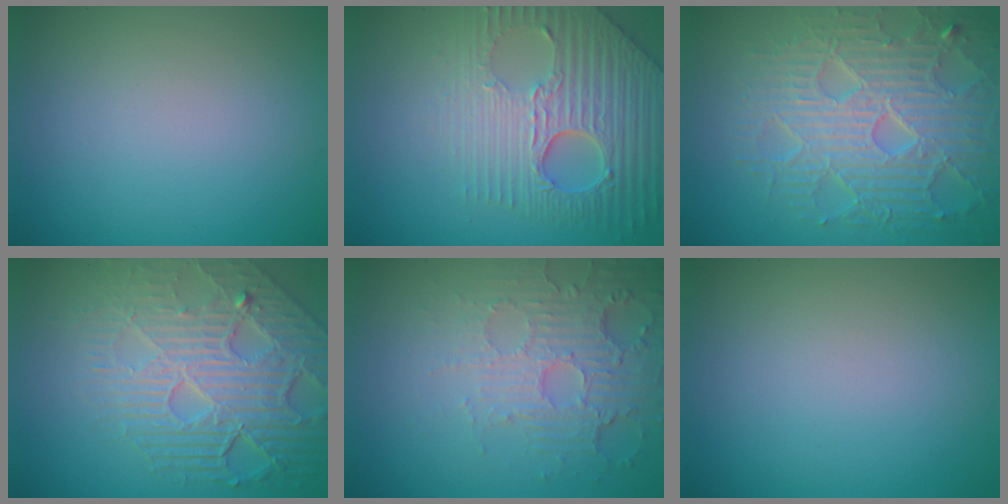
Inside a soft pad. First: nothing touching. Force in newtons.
{"total": 6.3, "press": 5.3, "slide": 3.4}
{"total": 7.8, "press": 6.0, "slide": 4.9}
{"total": 8.2, "press": 5.9, "slide": 5.7}
{"total": 5.5, "press": 3.5, "slide": 4.3}
{"total": 0.0}